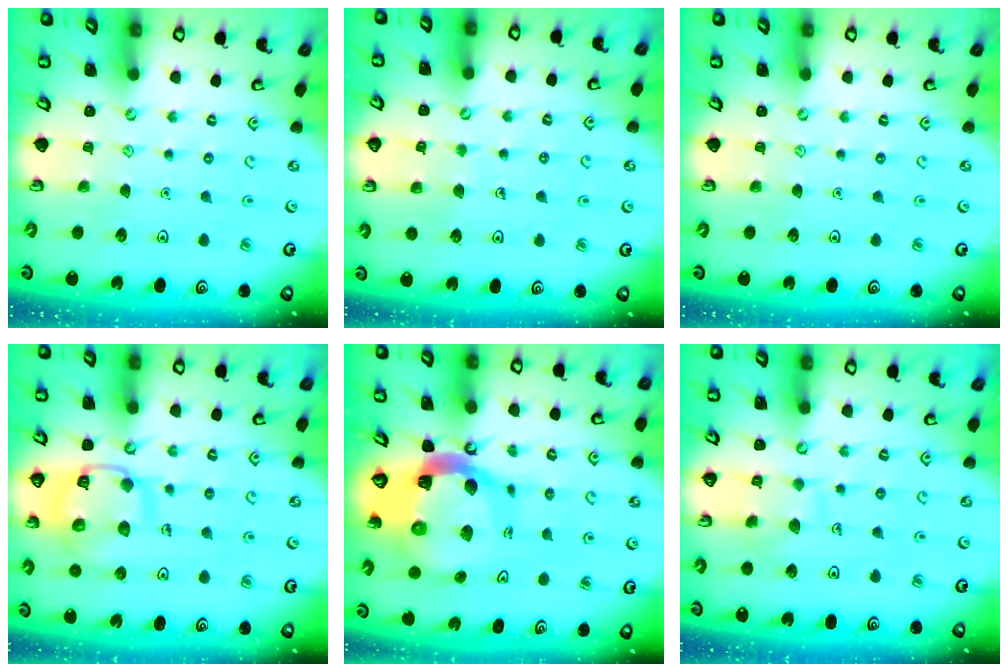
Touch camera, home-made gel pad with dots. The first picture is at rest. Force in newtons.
{"total": 4.3, "press": 4.2, "slide": 0.4}
{"total": 0.0}
{"total": 13.4, "press": 13.4, "slide": 1.4}
{"total": 14.2, "press": 14.1, "slide": 1.9}
{"total": 7.2, "press": 7.1, "slide": 0.7}